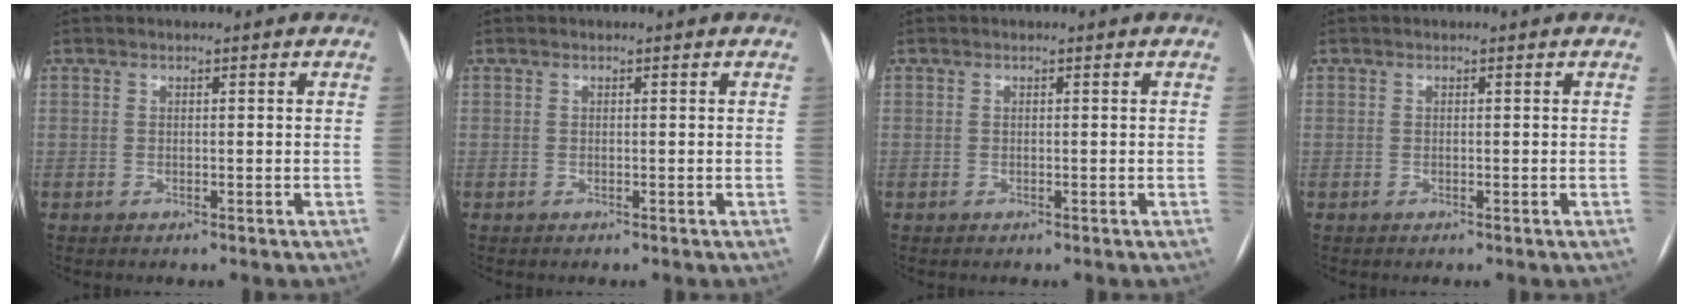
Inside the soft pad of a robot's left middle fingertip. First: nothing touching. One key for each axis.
{"total": 0.0}
{"total": 0.0}
{"total": 0.0}